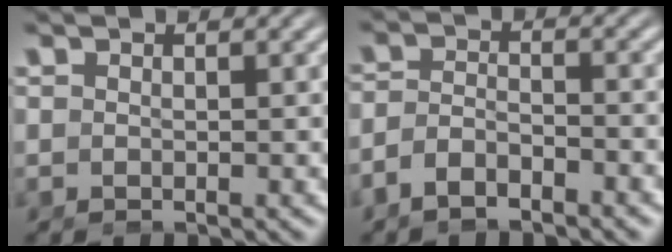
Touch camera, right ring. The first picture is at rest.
{"total": 3.4, "force": [-2.7, 1.7, 1.3], "torque": [-0.030, -0.012, -0.044]}